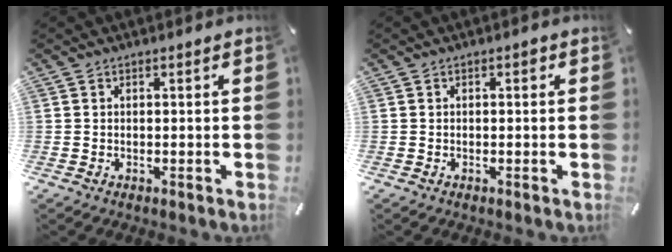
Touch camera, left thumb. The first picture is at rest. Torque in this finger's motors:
{"motor_torque": [0.12, 0.26, 0.07, -0.14, 0.00]}